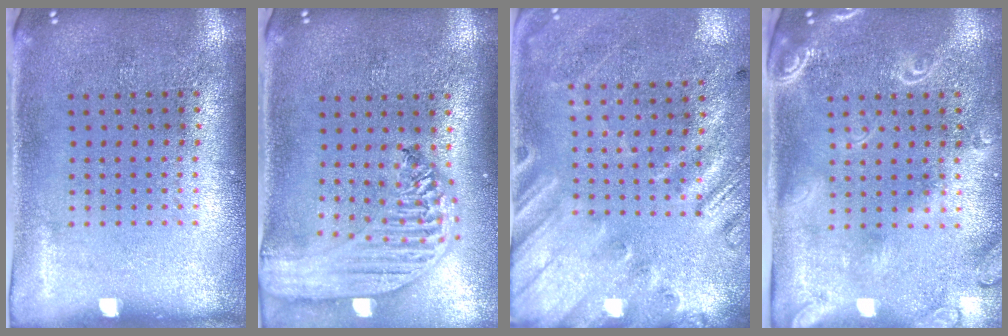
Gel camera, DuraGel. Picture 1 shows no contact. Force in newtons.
{"total": 2.9, "press": 2.4, "slide": 1.7}
{"total": 2.6, "press": 1.9, "slide": 1.8}
{"total": 2.3, "press": 1.9, "slide": 1.2}